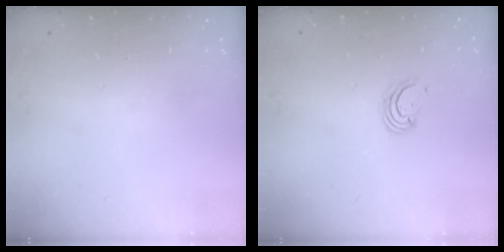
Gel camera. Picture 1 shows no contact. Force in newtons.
{"total": 2.8, "press": 2.8, "slide": 0.3}